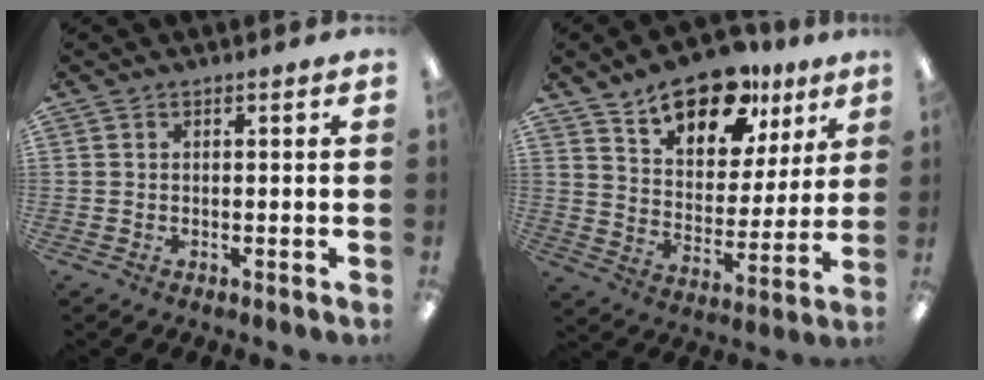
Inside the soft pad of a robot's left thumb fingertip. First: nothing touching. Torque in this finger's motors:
{"motor_torque": [0.41, 0.48, 0.38, -0.85, 0.10]}